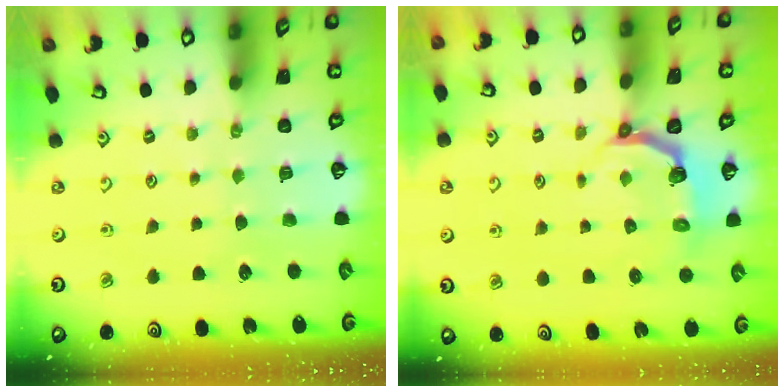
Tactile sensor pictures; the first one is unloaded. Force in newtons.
{"total": 4.1, "press": 2.7, "slide": 3.0}